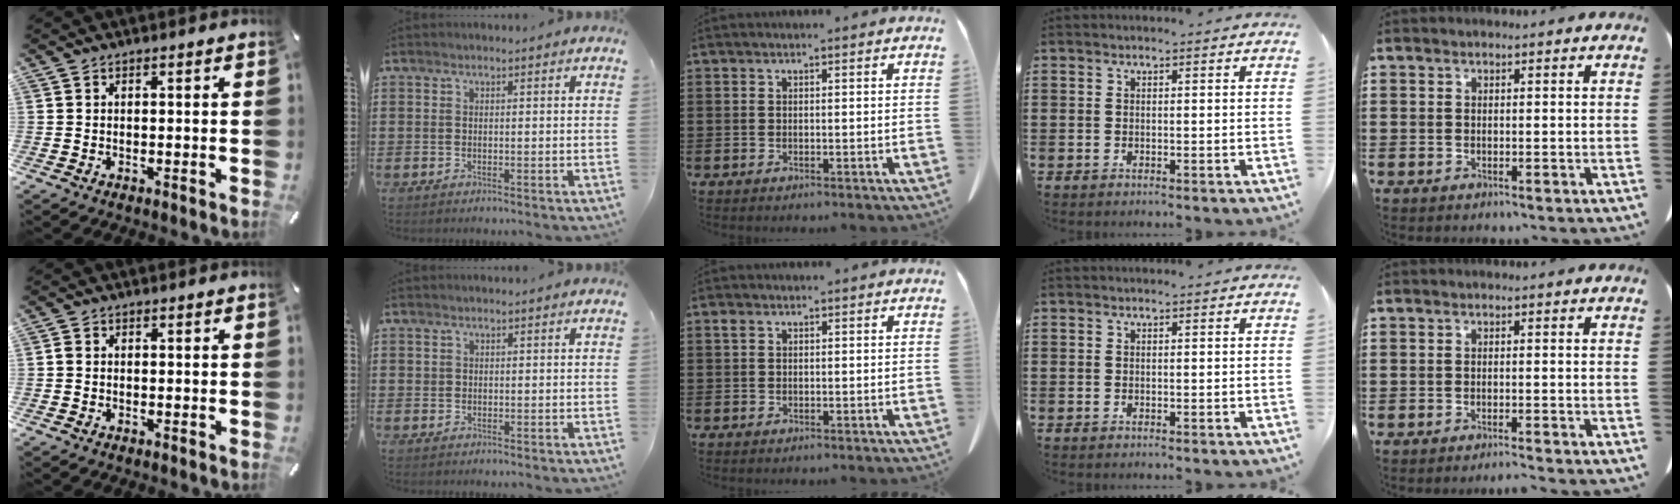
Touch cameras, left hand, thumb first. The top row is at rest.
{"thumb": {"total": 0.9, "force": [-0.3, 0.7, 0.5], "torque": [-0.009, 0.003, -0.006]}, "index": {"total": 0.6, "force": [0.4, 0.4, 0.1], "torque": [-0.005, 0.001, 0.008]}, "middle": {"total": 0.9, "force": [0.3, 0.6, 0.6], "torque": [-0.016, 0.002, 0.007]}, "little": {"total": 1.1, "force": [-0.9, -0.1, 0.6], "torque": [-0.008, -0.003, -0.017]}}